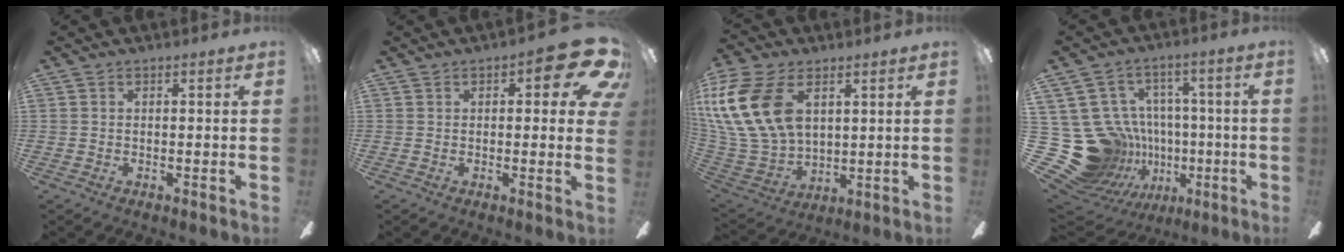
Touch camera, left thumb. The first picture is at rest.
{"total": 10.3, "force": [4.2, 4.2, 8.4], "torque": [-0.099, -0.016, 0.068]}
{"total": 22.0, "force": [7.3, 14.2, 15.2], "torque": [-0.342, -0.020, 0.131]}
{"total": 22.0, "force": [-3.8, 19.7, 8.9], "torque": [-0.198, 0.005, 0.004]}